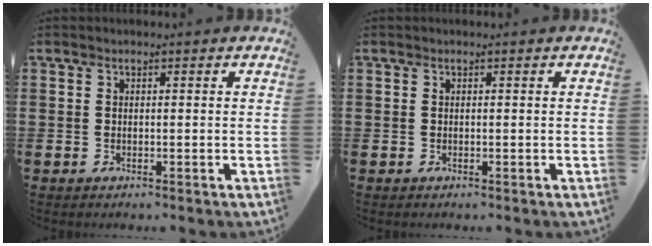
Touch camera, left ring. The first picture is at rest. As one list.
[{"total": 0.0}]